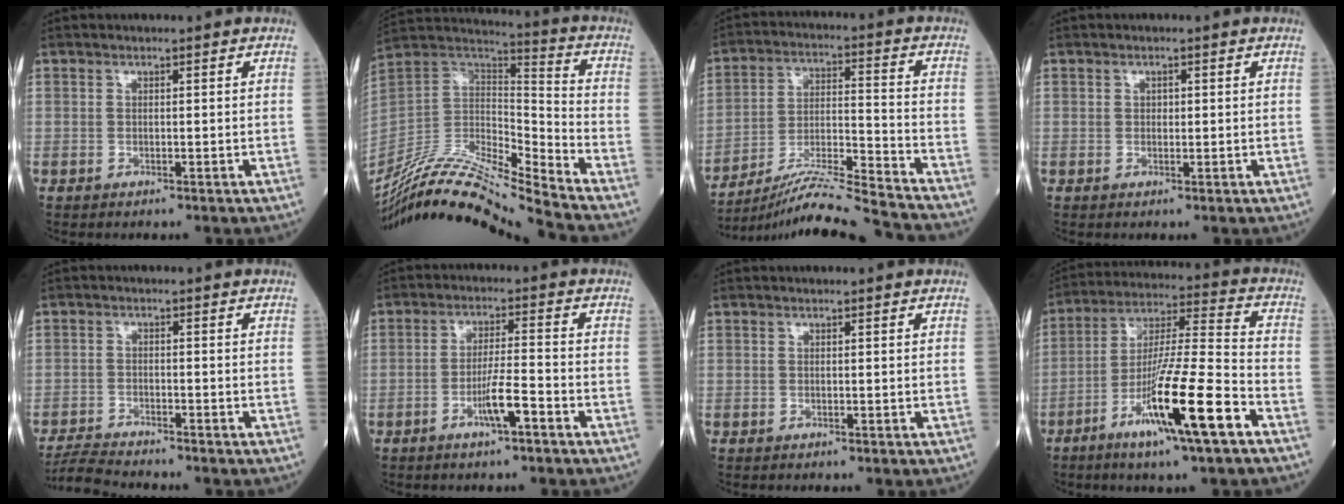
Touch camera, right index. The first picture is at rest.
{"total": 19.8, "force": [-18.1, -0.5, 7.9], "torque": [-0.160, 0.023, -0.330]}
{"total": 16.7, "force": [-15.8, -2.4, 4.9], "torque": [-0.084, -0.003, -0.262]}
{"total": 0.8, "force": [0.1, 0.6, 0.5], "torque": [-0.008, 0.001, 0.001]}
{"total": 4.8, "force": [-4.8, -0.2, 0.9], "torque": [-0.012, -0.021, -0.086]}
{"total": 5.2, "force": [-2.7, 0.2, 4.5], "torque": [-0.085, 0.001, -0.049]}
{"total": 0.0}
{"total": 15.8, "force": [-7.8, 0.1, 13.8], "torque": [-0.255, -0.021, -0.136]}